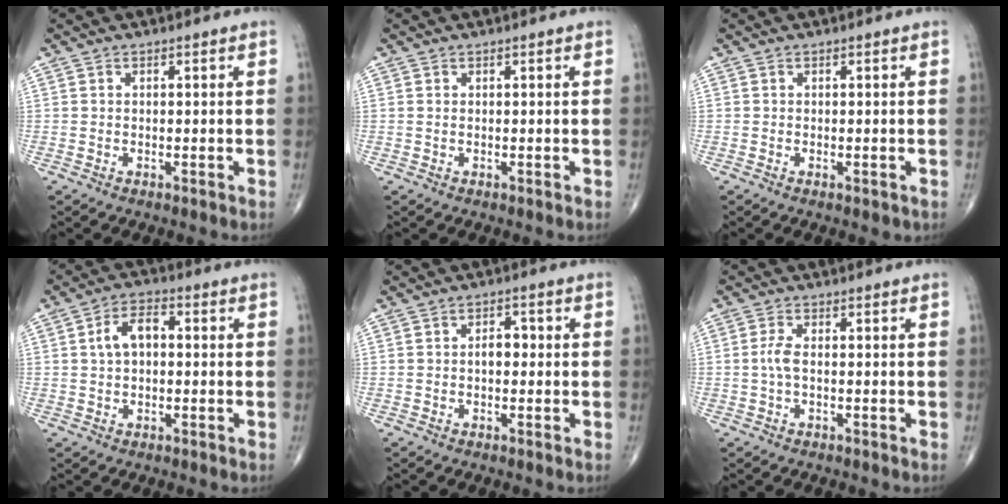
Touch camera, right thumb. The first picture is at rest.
{"total": 0.0}
{"total": 1.0, "force": [-0.5, 0.4, 0.8], "torque": [-0.013, -0.002, -0.004]}
{"total": 6.2, "force": [0.7, 3.7, 4.9], "torque": [-0.086, 0.019, 0.006]}
{"total": 2.7, "force": [-0.2, 1.6, 2.1], "torque": [-0.023, 0.008, -0.007]}
{"total": 2.6, "force": [-0.2, 1.0, 2.4], "torque": [-0.060, 0.000, -0.008]}